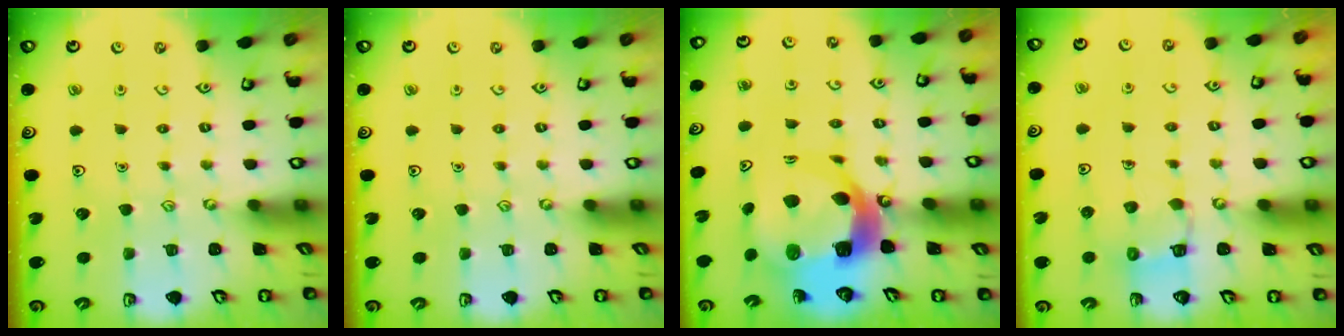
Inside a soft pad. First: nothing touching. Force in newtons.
{"total": 0.0}
{"total": 11.8, "press": 11.6, "slide": 1.8}
{"total": 7.7, "press": 7.7, "slide": 0.2}